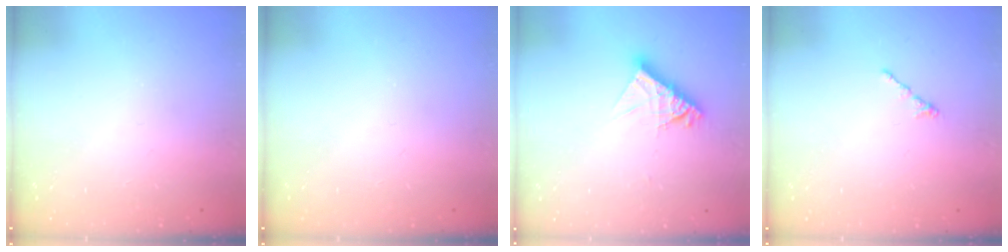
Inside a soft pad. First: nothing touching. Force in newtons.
{"total": 0.0}
{"total": 9.6, "press": 9.6, "slide": 0.8}
{"total": 0.5, "press": 0.4, "slide": 0.3}